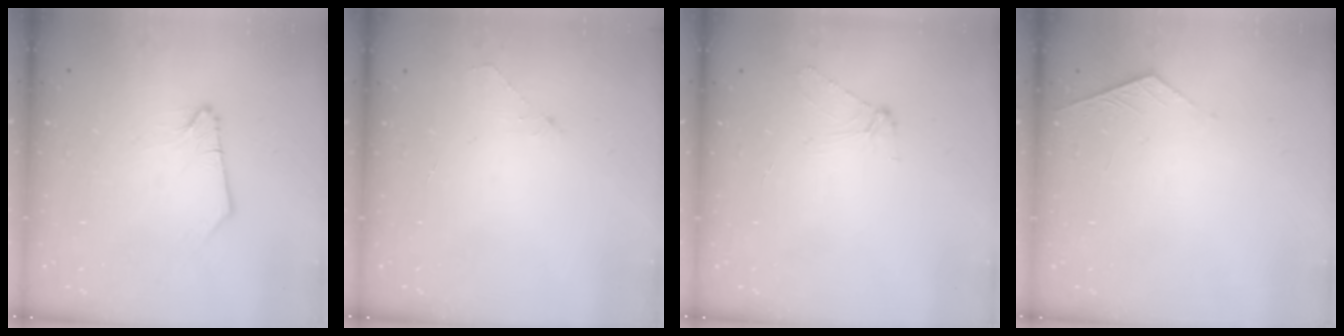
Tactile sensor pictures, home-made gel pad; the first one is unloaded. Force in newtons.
{"total": 3.3, "press": 3.3, "slide": 0.6}
{"total": 3.3, "press": 3.3, "slide": 0.4}
{"total": 4.1, "press": 4.1, "slide": 0.3}